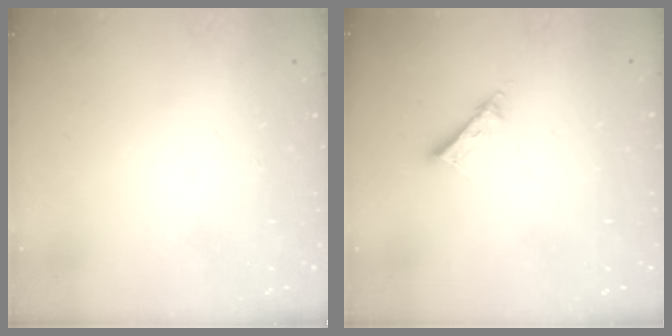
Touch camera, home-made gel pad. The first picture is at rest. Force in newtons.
{"total": 4.3, "press": 4.3, "slide": 0.3}